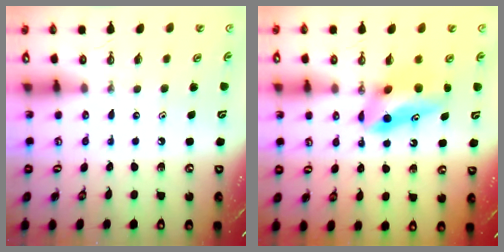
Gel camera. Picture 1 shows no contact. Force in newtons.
{"total": 8.8, "press": 8.6, "slide": 1.4}